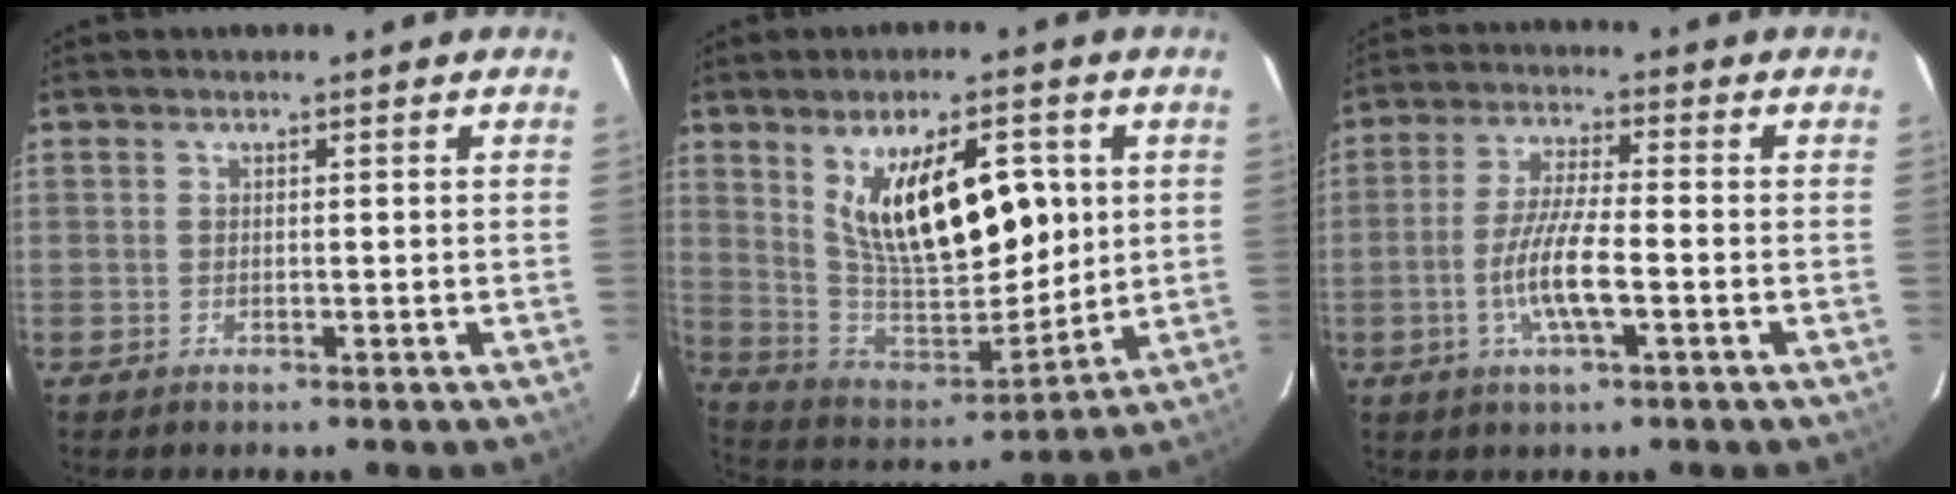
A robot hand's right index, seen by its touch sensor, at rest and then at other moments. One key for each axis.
{"total": 19.2, "fx": 6.0, "fy": 8.9, "fz": 16.0, "tx": -0.268, "ty": -0.008, "tz": 0.124}
{"total": 8.2, "fx": -2.6, "fy": 1.3, "fz": 7.7, "tx": -0.153, "ty": -0.005, "tz": -0.051}